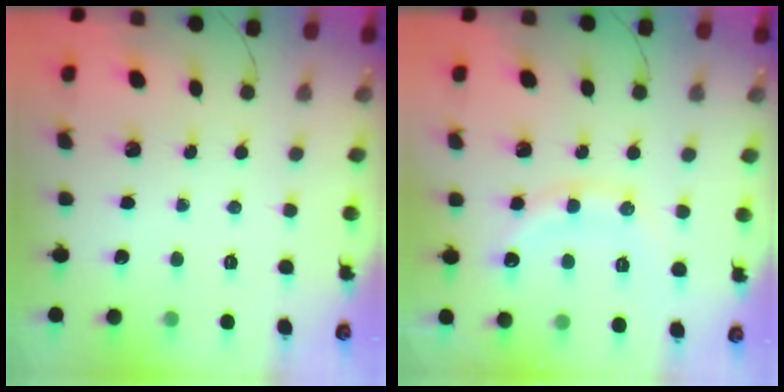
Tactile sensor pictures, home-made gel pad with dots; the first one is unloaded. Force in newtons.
{"total": 11.2, "press": 11.2, "slide": 0.2}